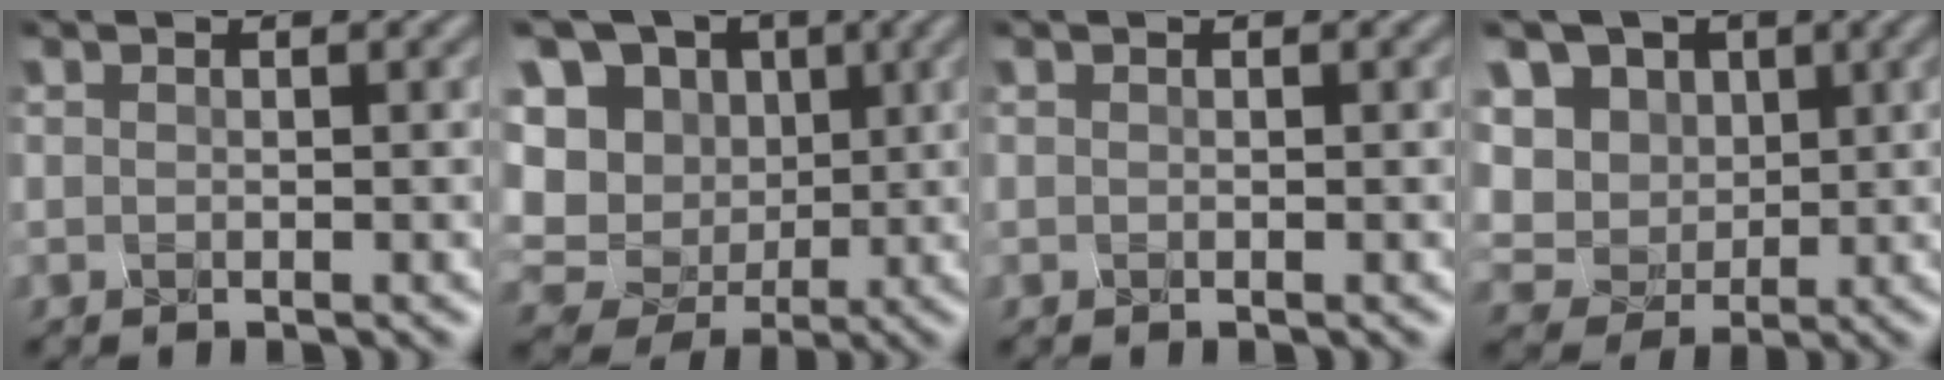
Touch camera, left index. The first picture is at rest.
{"total": 14.1, "force": [3.6, 12.8, 4.7], "torque": [-0.166, 0.024, 0.081]}
{"total": 0.0}
{"total": 7.6, "force": [3.8, 6.1, 2.4], "torque": [-0.074, 0.014, 0.070]}